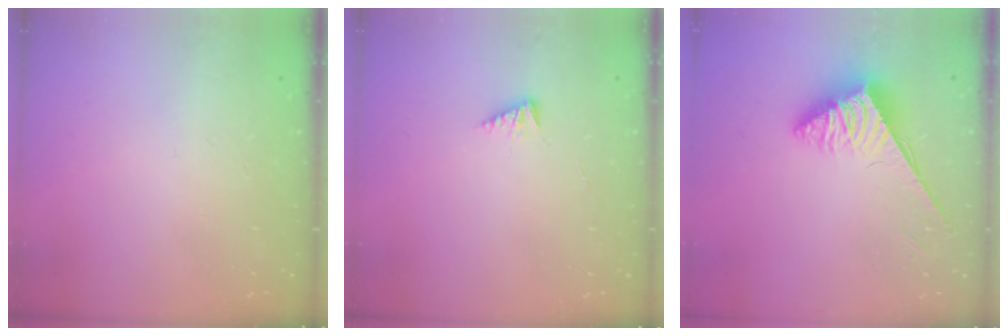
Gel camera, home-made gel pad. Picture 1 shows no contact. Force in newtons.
{"total": 2.7, "press": 2.7, "slide": 0.6}
{"total": 3.8, "press": 3.7, "slide": 0.6}